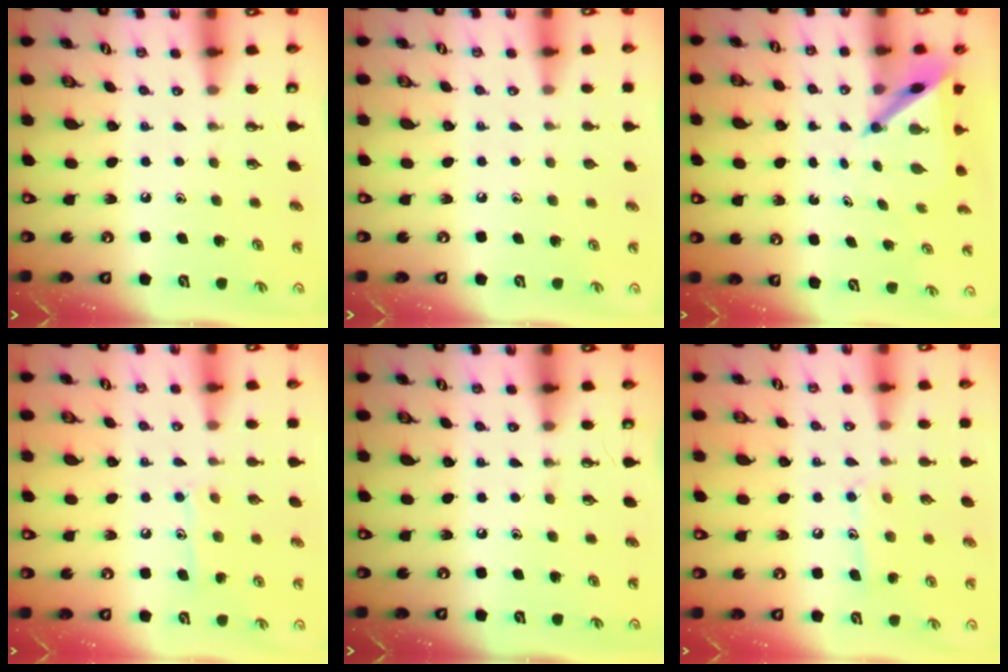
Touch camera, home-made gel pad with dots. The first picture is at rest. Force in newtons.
{"total": 0.5, "press": 0.5, "slide": 0.1}
{"total": 5.8, "press": 5.8, "slide": 0.5}
{"total": 8.5, "press": 8.5, "slide": 0.5}
{"total": 0.0}
{"total": 9.4, "press": 9.4, "slide": 0.7}